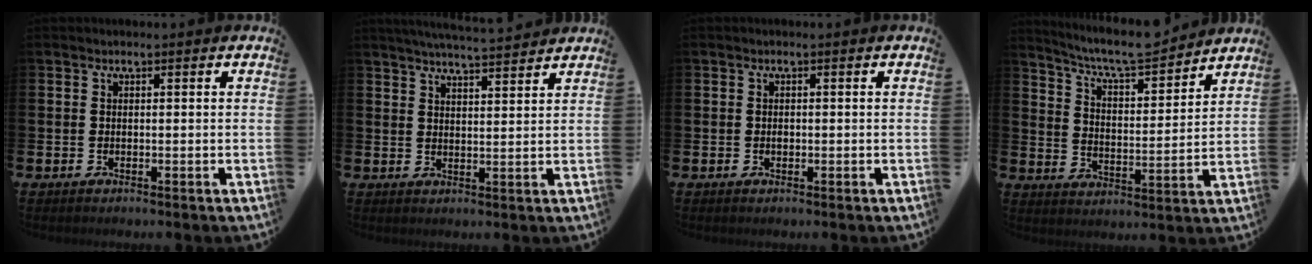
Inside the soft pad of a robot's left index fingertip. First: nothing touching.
{"total": 4.6, "force": [4.5, -0.3, 0.7], "torque": [-0.025, -0.025, 0.081]}
{"total": 0.6, "force": [0.0, 0.5, 0.3], "torque": [-0.004, 0.001, -0.002]}
{"total": 7.7, "force": [7.2, 1.1, 2.5], "torque": [-0.076, -0.049, 0.126]}